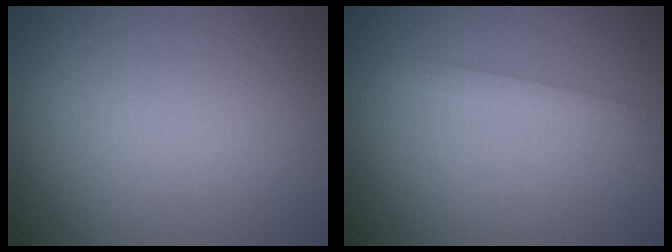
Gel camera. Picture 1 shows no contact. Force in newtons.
{"total": 1.3, "press": 1.3, "slide": 0.1}